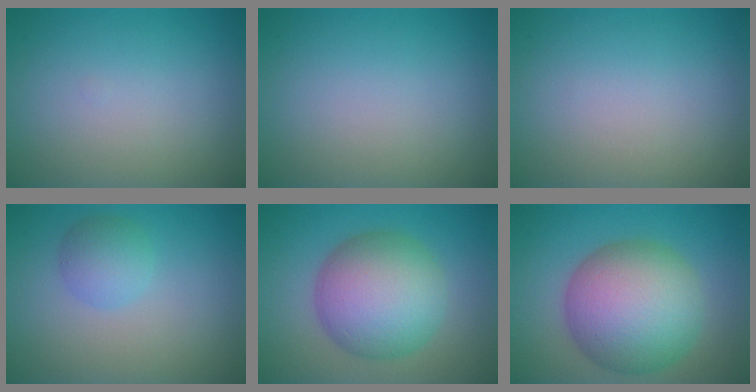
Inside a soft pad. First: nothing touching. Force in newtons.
{"total": 0.0}
{"total": 0.0}
{"total": 2.4, "press": 2.4, "slide": 0.0}
{"total": 9.2, "press": 9.2, "slide": 0.3}
{"total": 11.5, "press": 11.5, "slide": 0.3}